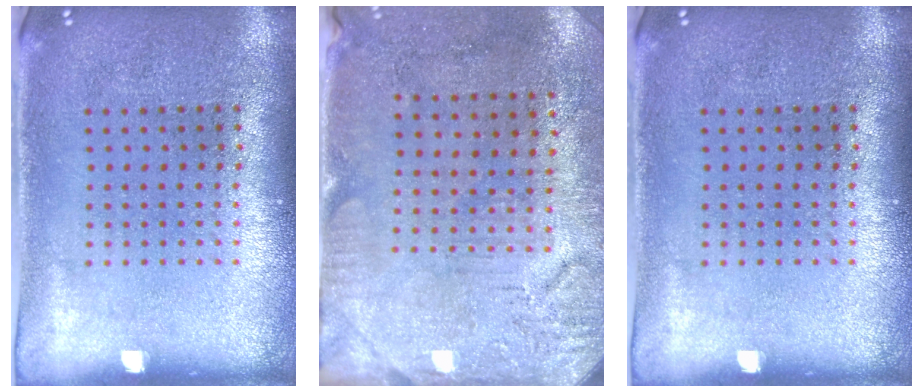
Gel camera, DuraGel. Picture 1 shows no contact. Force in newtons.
{"total": 3.2, "press": 2.6, "slide": 1.8}
{"total": 0.0}